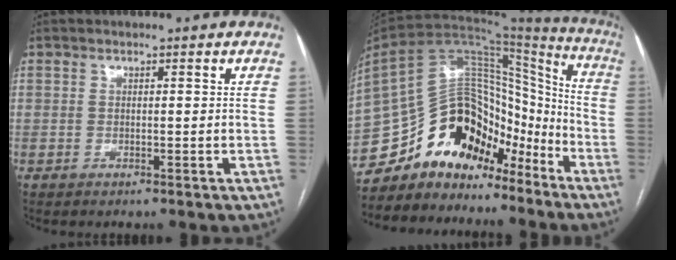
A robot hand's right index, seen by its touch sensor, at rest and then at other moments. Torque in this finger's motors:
{"motor_torque": [0.69, -0.75, 0.13, -0.03]}